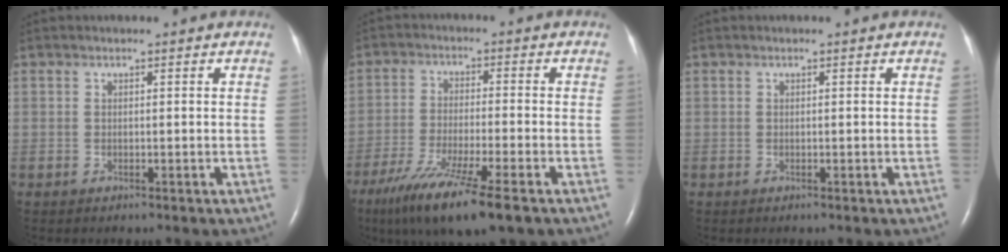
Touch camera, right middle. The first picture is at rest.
{"total": 12.4, "force": [-8.0, 0.5, 9.6], "torque": [-0.179, -0.040, -0.136]}
{"total": 0.0}